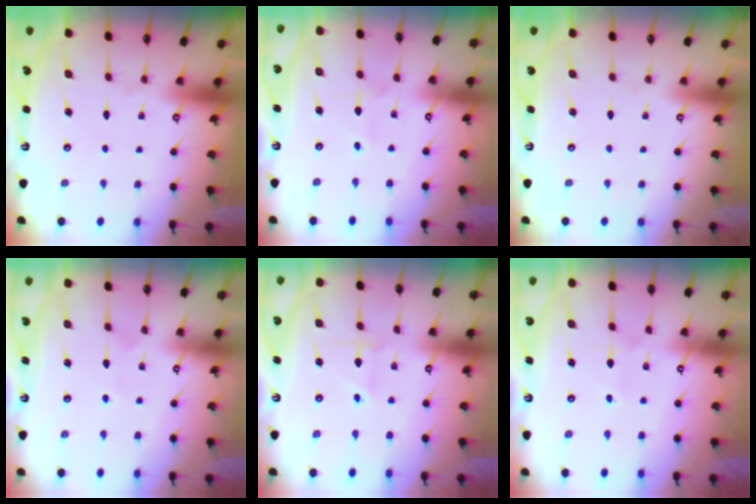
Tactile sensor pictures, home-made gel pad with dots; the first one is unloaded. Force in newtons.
{"total": 2.8, "press": 2.7, "slide": 0.4}
{"total": 0.0}
{"total": 3.0, "press": 2.9, "slide": 0.9}
{"total": 2.3, "press": 2.3, "slide": 0.2}
{"total": 4.5, "press": 4.5, "slide": 0.4}